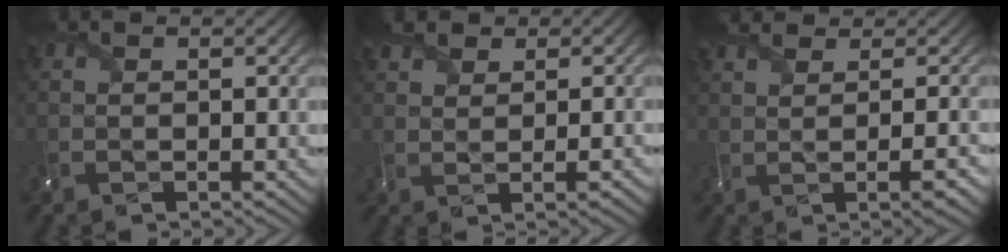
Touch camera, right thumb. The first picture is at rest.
{"total": 2.4, "force": [1.7, 1.0, 1.4], "torque": [-0.026, 0.007, 0.029]}
{"total": 6.2, "force": [3.3, 1.9, 4.8], "torque": [-0.059, 0.033, 0.029]}